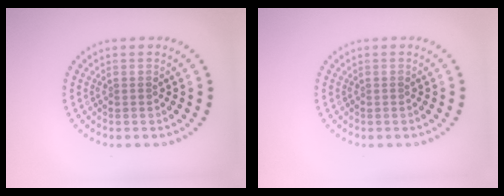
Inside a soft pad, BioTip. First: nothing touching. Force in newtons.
{"total": 0.0}